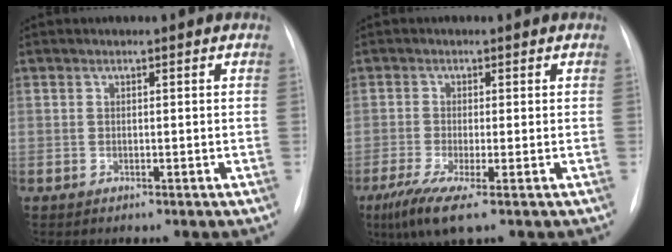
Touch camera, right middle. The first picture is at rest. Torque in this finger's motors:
{"motor_torque": [0.81, -0.57, 0.42, 0.11]}